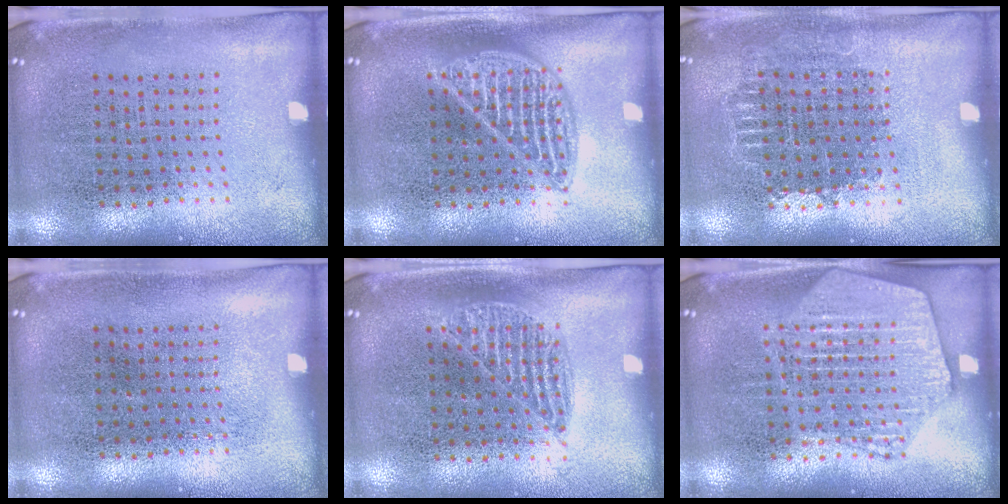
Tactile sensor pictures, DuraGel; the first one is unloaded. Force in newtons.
{"total": 1.5, "press": 1.5, "slide": 0.2}
{"total": 0.8, "press": 0.7, "slide": 0.3}
{"total": 0.0}
{"total": 1.0, "press": 0.8, "slide": 0.4}
{"total": 1.9, "press": 1.9, "slide": 0.2}